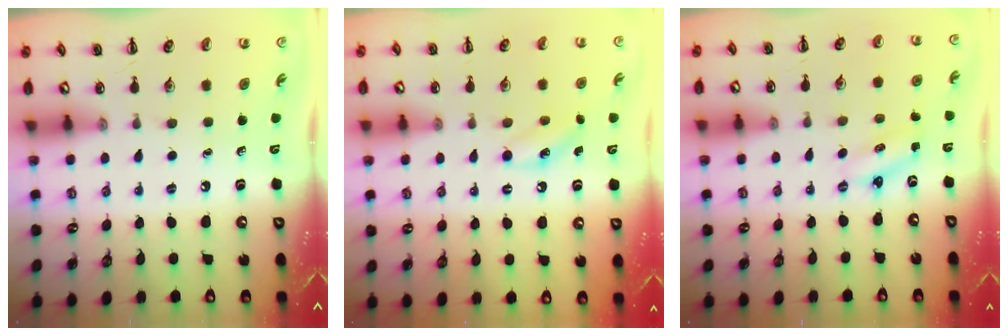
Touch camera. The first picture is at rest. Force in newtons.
{"total": 6.2, "press": 6.0, "slide": 1.5}
{"total": 2.4, "press": 2.3, "slide": 0.6}